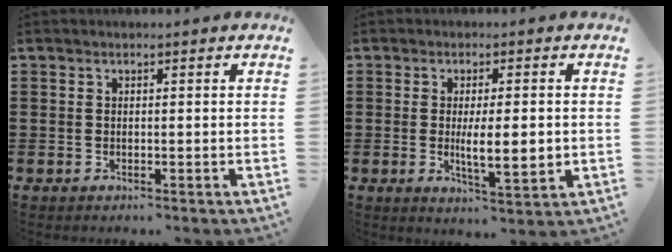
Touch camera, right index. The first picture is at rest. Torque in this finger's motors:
{"motor_torque": [1.82, -0.15, 0.53, 0.19]}